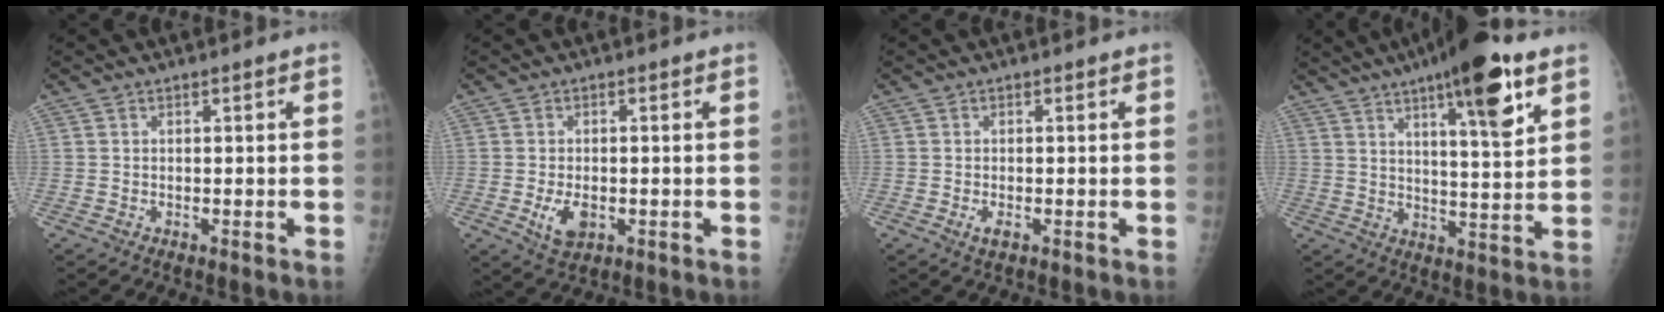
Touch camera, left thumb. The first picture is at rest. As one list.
[{"total": 4.9, "force": [-1.2, 3.0, 3.7], "torque": [-0.060, -0.005, -0.014]}, {"total": 1.6, "force": [-0.7, 0.6, 1.3], "torque": [-0.026, -0.002, -0.014]}, {"total": 15.6, "force": [8.7, 3.4, 12.5], "torque": [-0.170, -0.036, 0.129]}]